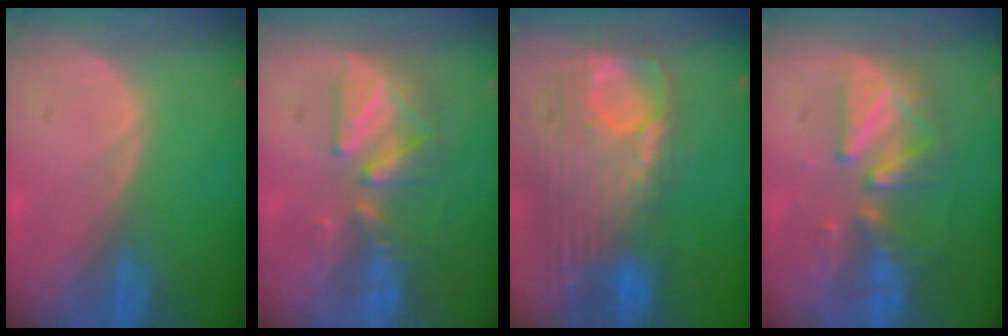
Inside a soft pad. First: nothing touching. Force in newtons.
{"total": 7.6, "press": 7.3, "slide": 2.1}
{"total": 12.7, "press": 10.7, "slide": 6.7}
{"total": 8.0, "press": 7.9, "slide": 1.5}